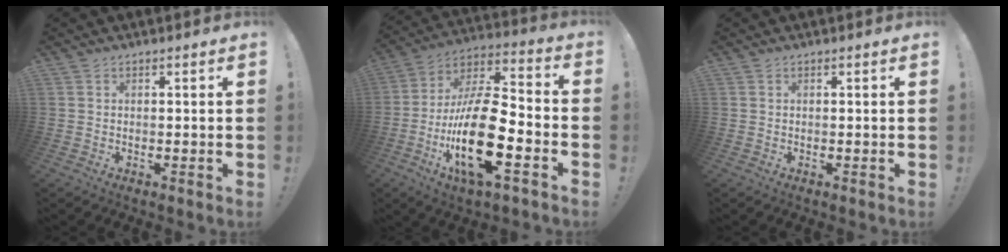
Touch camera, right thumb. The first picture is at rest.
{"total": 24.0, "force": [-7.2, 8.7, 21.2], "torque": [-0.409, 0.036, -0.118]}
{"total": 0.0}